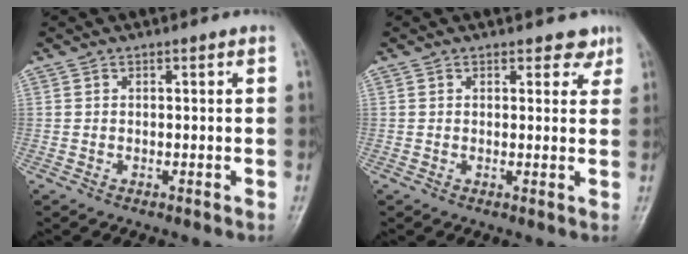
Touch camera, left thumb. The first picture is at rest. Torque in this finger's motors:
{"motor_torque": [-0.31, 0.07, -0.21, 0.08, 0.06]}